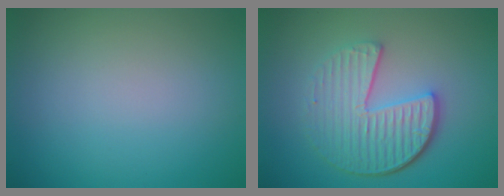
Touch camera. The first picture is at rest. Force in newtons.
{"total": 5.7, "press": 4.2, "slide": 3.9}